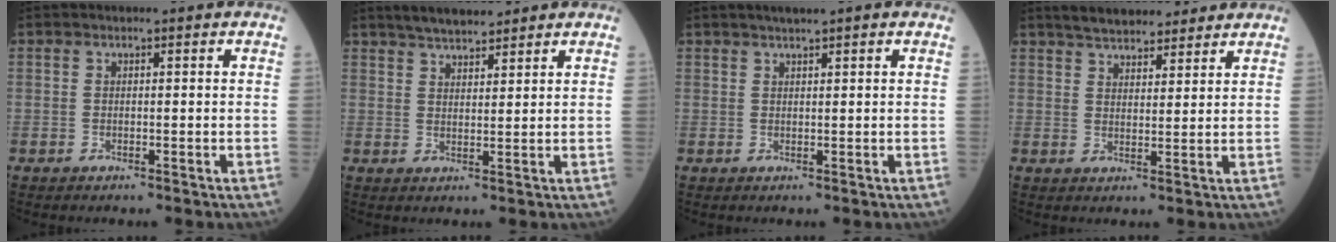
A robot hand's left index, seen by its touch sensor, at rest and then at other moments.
{"total": 5.7, "force": [5.0, 1.2, 2.3], "torque": [-0.043, 0.017, 0.088]}
{"total": 2.3, "force": [1.8, 0.0, 1.5], "torque": [-0.025, 0.013, 0.030]}
{"total": 9.2, "force": [8.0, 2.7, 3.6], "torque": [-0.049, 0.018, 0.123]}